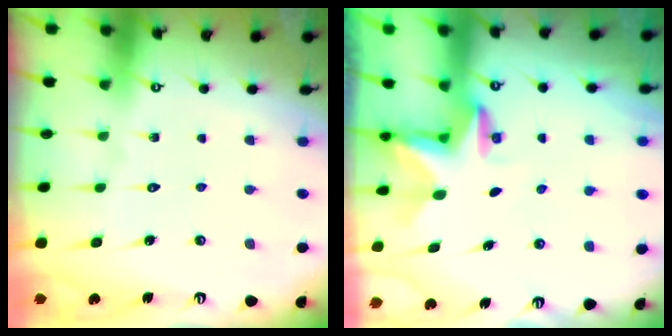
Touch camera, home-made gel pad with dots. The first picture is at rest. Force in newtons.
{"total": 2.8, "press": 2.8, "slide": 0.2}